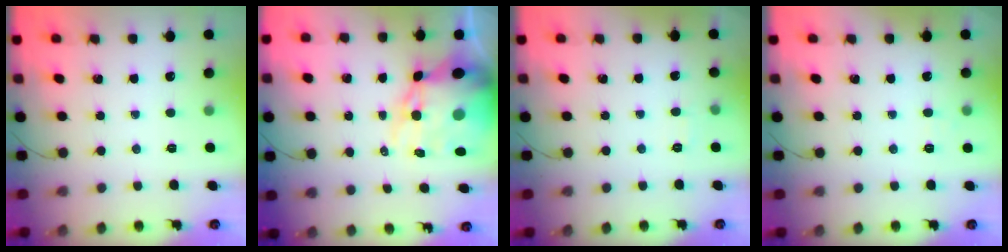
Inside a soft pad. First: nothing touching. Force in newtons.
{"total": 19.4, "press": 18.9, "slide": 4.6}
{"total": 2.0, "press": 1.7, "slide": 1.0}
{"total": 4.1, "press": 4.0, "slide": 0.9}